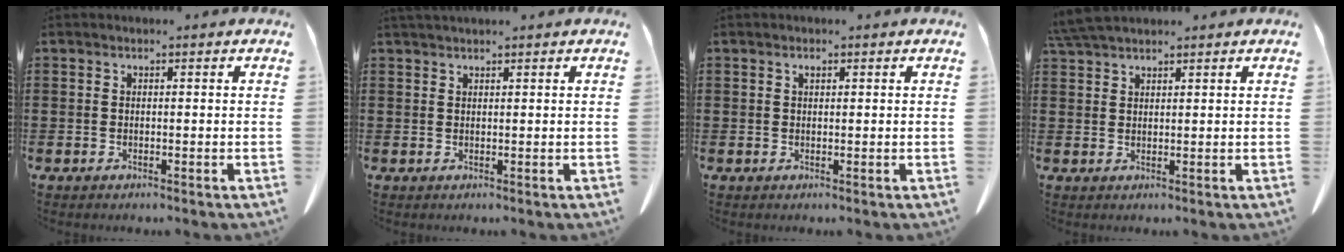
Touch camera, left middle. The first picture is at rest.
{"total": 1.1, "force": [1.1, 0.0, 0.4], "torque": [-0.010, -0.002, 0.022]}
{"total": 0.7, "force": [0.4, 0.2, 0.5], "torque": [-0.012, -0.001, 0.009]}
{"total": 4.2, "force": [3.8, 0.6, 1.8], "torque": [-0.046, -0.004, 0.074]}